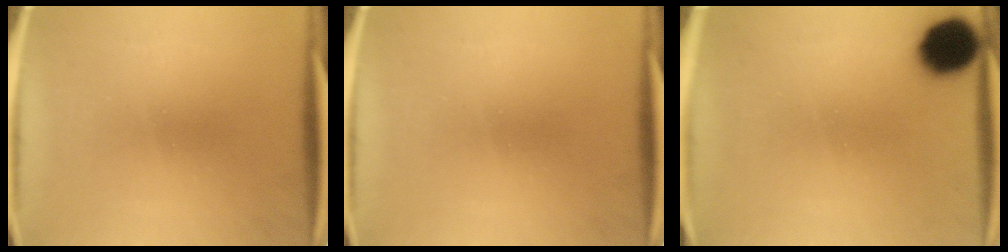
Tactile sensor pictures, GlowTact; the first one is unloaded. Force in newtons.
{"total": 0.0}
{"total": 8.7}